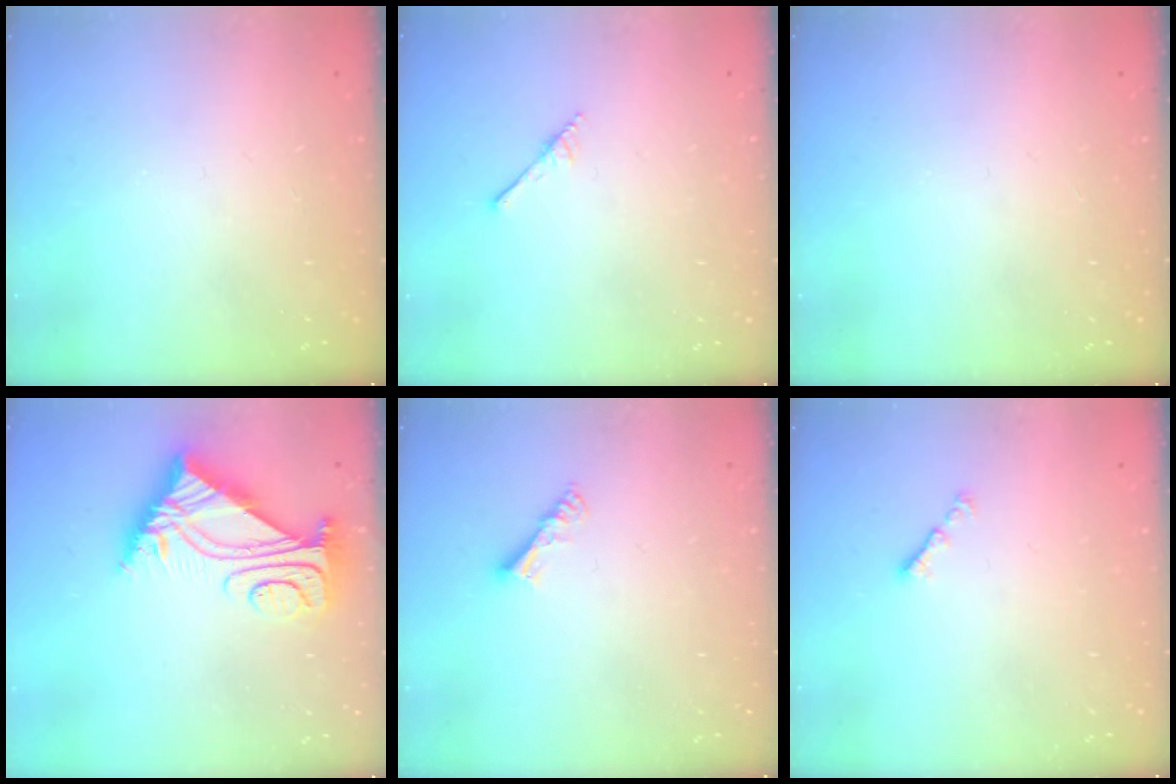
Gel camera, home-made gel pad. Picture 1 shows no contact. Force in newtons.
{"total": 2.9, "press": 2.9, "slide": 0.2}
{"total": 0.0}
{"total": 8.2, "press": 8.2, "slide": 0.8}
{"total": 4.4, "press": 4.4, "slide": 0.6}
{"total": 1.3, "press": 1.2, "slide": 0.5}